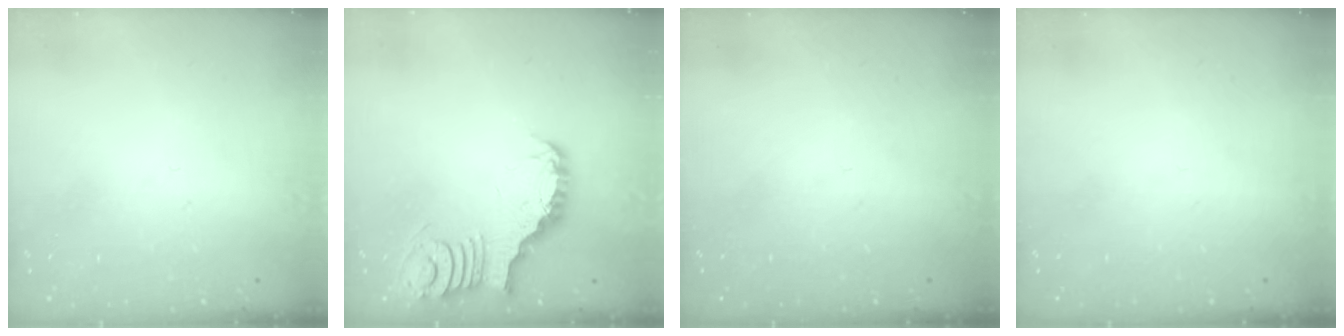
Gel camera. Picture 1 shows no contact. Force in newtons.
{"total": 3.7, "press": 3.6, "slide": 0.6}
{"total": 0.0}
{"total": 0.0}